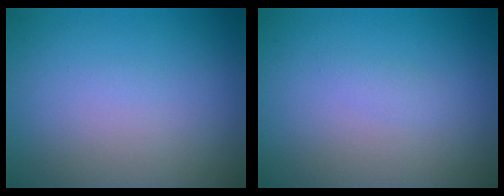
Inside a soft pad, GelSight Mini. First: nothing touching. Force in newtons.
{"total": 0.7, "press": 0.7, "slide": 0.0}